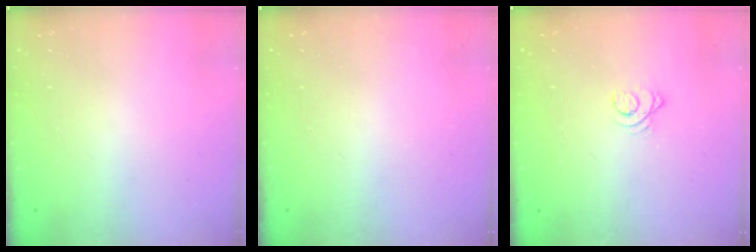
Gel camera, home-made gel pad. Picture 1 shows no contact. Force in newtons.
{"total": 0.0}
{"total": 2.4, "press": 2.4, "slide": 0.2}